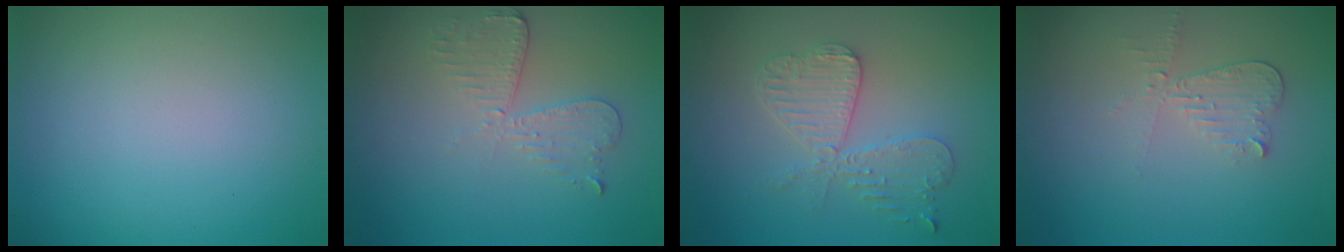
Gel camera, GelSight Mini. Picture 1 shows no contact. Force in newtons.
{"total": 2.9, "press": 2.5, "slide": 1.5}
{"total": 4.3, "press": 3.7, "slide": 2.2}
{"total": 2.1, "press": 2.0, "slide": 0.5}